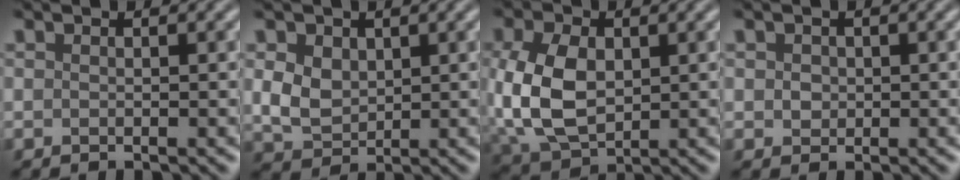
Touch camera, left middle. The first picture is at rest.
{"total": 4.1, "force": [1.0, 3.0, 2.5], "torque": [-0.065, 0.008, 0.017]}
{"total": 8.3, "force": [0.1, 5.5, 6.2], "torque": [-0.164, 0.000, 0.008]}
{"total": 2.1, "force": [0.8, 1.7, 1.1], "torque": [-0.012, 0.020, 0.000]}